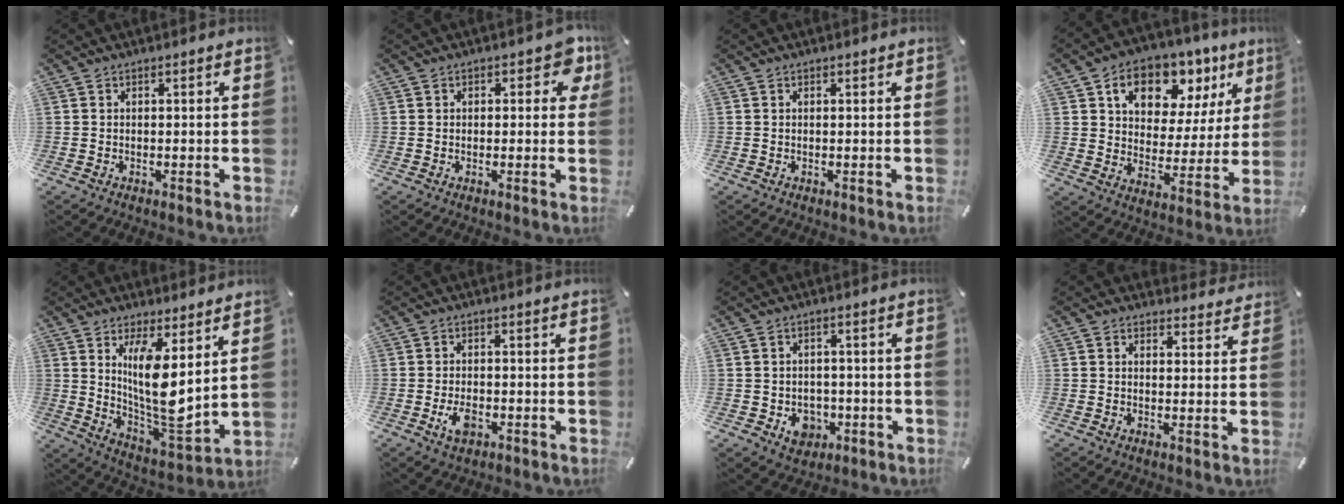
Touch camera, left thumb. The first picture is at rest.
{"total": 5.2, "force": [1.8, 3.2, 3.7], "torque": [-0.027, -0.004, 0.023]}
{"total": 0.0}
{"total": 13.7, "force": [8.1, 9.2, 6.0], "torque": [-0.097, -0.051, 0.144]}
{"total": 13.2, "force": [5.4, 4.7, 11.1], "torque": [-0.216, -0.061, 0.096]}
{"total": 4.3, "force": [-1.5, 2.5, 3.1], "torque": [-0.072, 0.001, -0.029]}
{"total": 6.0, "force": [-1.6, 5.2, 2.5], "torque": [-0.024, 0.004, -0.027]}
{"total": 2.4, "force": [1.8, 1.6, 0.4], "torque": [0.003, -0.011, 0.029]}